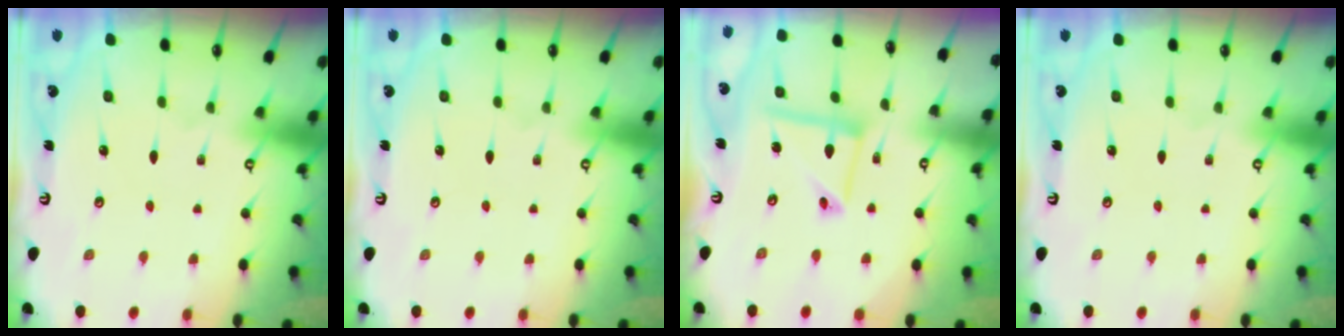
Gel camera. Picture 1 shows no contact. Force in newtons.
{"total": 0.0}
{"total": 11.0, "press": 11.0, "slide": 0.9}
{"total": 0.0}